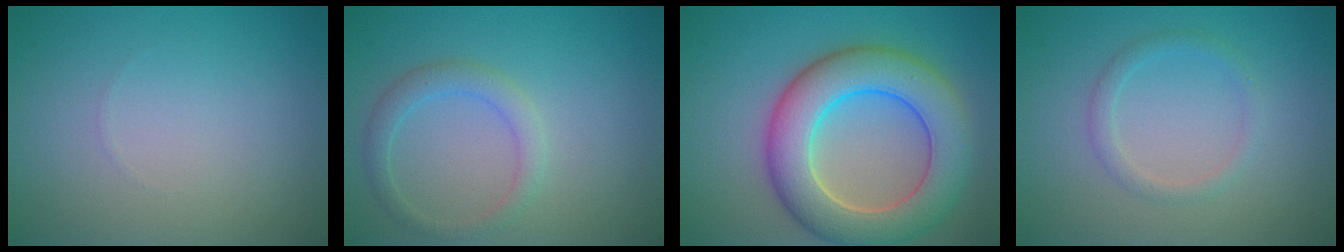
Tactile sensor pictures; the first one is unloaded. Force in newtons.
{"total": 2.2, "press": 2.2, "slide": 0.1}
{"total": 9.2, "press": 9.2, "slide": 0.6}
{"total": 1.6, "press": 1.6, "slide": 0.0}